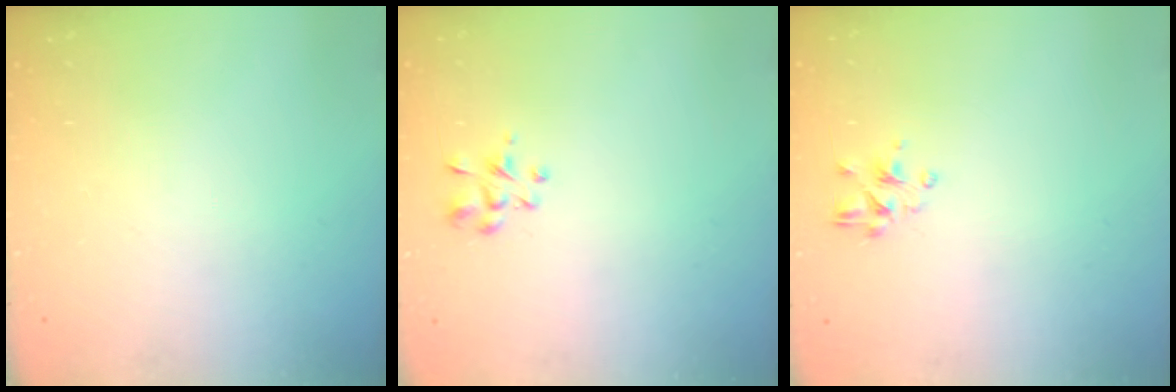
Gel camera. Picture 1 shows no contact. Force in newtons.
{"total": 2.4, "press": 2.3, "slide": 0.8}
{"total": 2.8, "press": 2.7, "slide": 0.8}